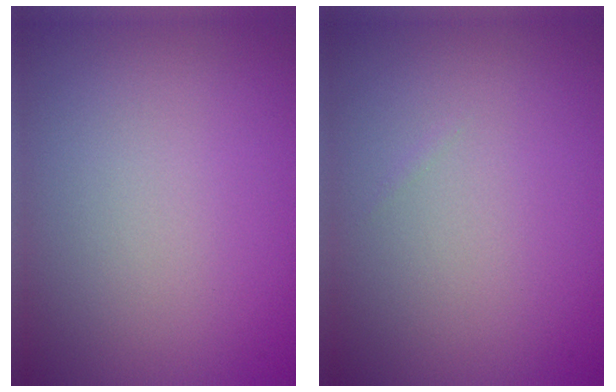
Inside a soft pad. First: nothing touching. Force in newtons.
{"total": 0.0}